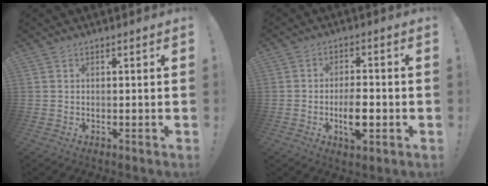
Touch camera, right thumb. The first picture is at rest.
{"total": 7.3, "force": [-2.2, 3.7, 6.0], "torque": [-0.102, 0.003, -0.039]}